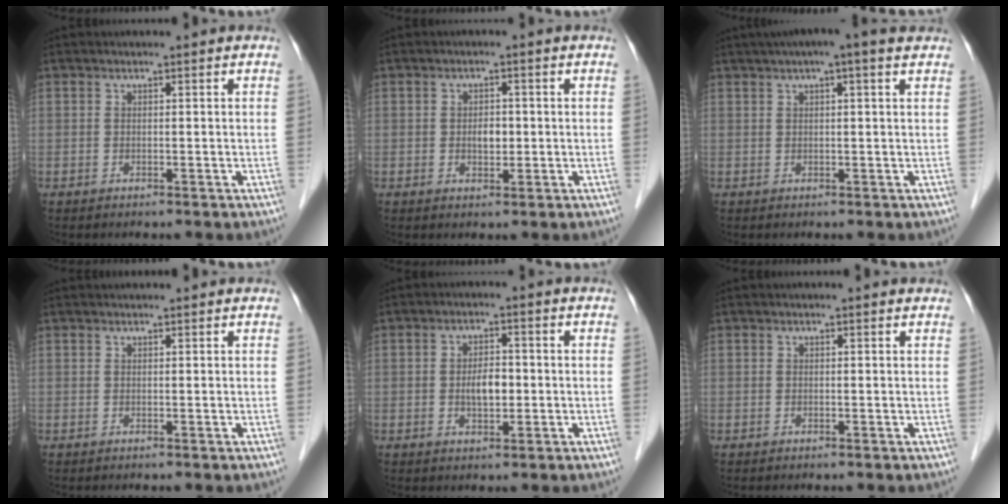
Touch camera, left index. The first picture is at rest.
{"total": 2.3, "force": [-0.2, 1.5, 1.8], "torque": [-0.030, 0.002, -0.001]}
{"total": 7.0, "force": [5.0, 0.6, 4.9], "torque": [-0.077, 0.039, 0.065]}
{"total": 2.0, "force": [1.9, 0.3, 0.5], "torque": [-0.009, 0.025, 0.028]}
{"total": 3.9, "force": [-0.4, 1.8, 3.4], "torque": [-0.061, 0.004, -0.006]}
{"total": 0.8, "force": [0.7, 0.1, 0.1], "torque": [-0.009, 0.002, 0.004]}